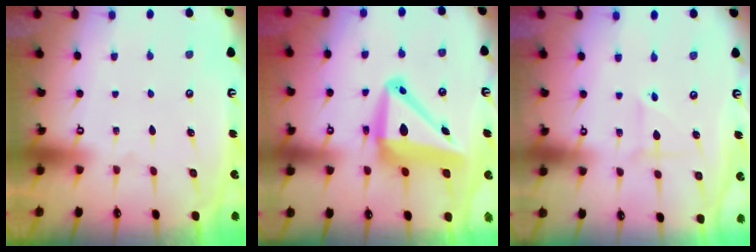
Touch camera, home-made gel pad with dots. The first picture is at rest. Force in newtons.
{"total": 13.5, "press": 13.2, "slide": 2.8}
{"total": 2.2, "press": 2.2, "slide": 0.3}